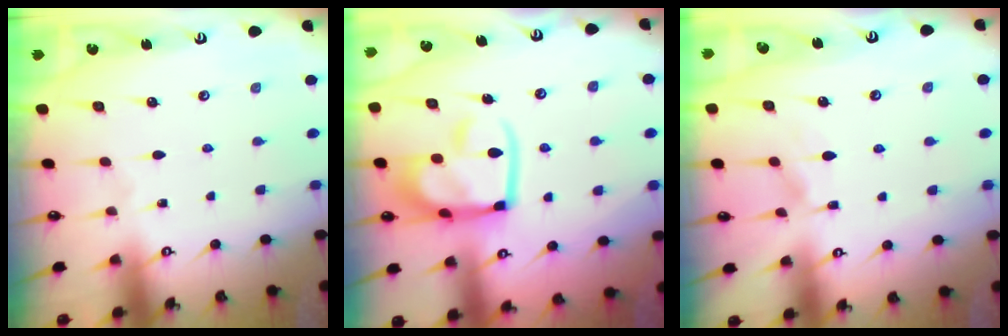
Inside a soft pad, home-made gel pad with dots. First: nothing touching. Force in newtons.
{"total": 16.5, "press": 16.4, "slide": 1.9}
{"total": 6.1, "press": 6.1, "slide": 0.5}